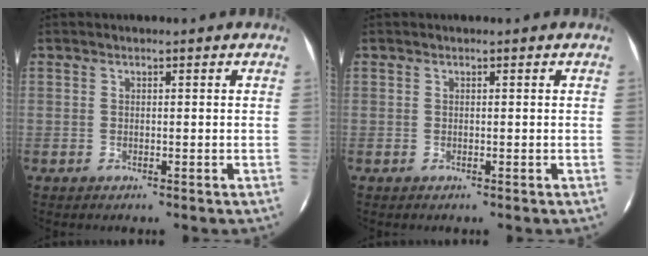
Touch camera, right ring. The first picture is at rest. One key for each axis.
{"total": 0.0}